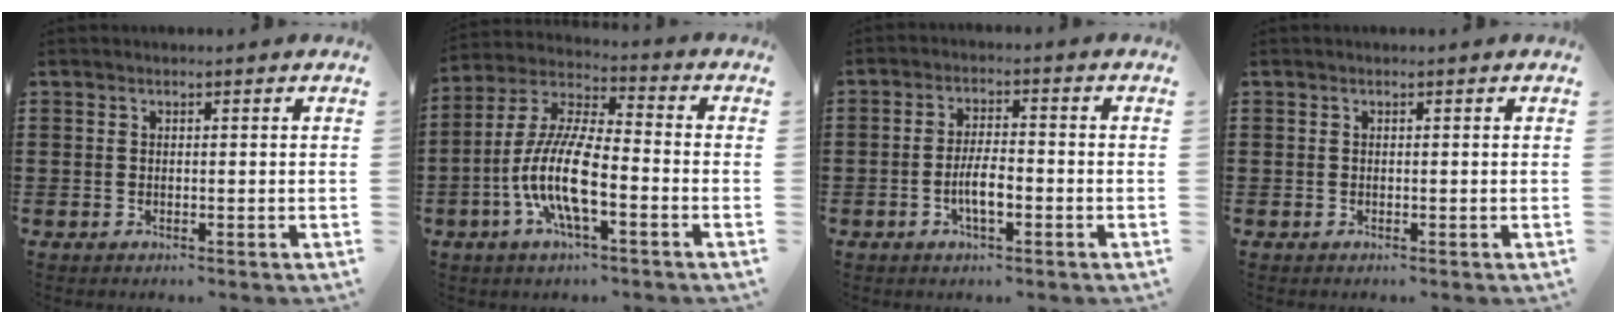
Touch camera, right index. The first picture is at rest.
{"total": 10.8, "force": [-4.0, 2.5, 9.7], "torque": [-0.232, -0.018, -0.083]}
{"total": 5.0, "force": [-1.7, 1.5, 4.4], "torque": [-0.095, -0.001, -0.036]}
{"total": 0.0}